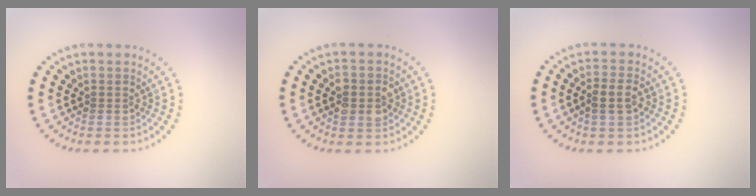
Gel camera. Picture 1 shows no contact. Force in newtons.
{"total": 2.4, "press": 2.4, "slide": 0.3}
{"total": 2.4, "press": 2.2, "slide": 0.8}